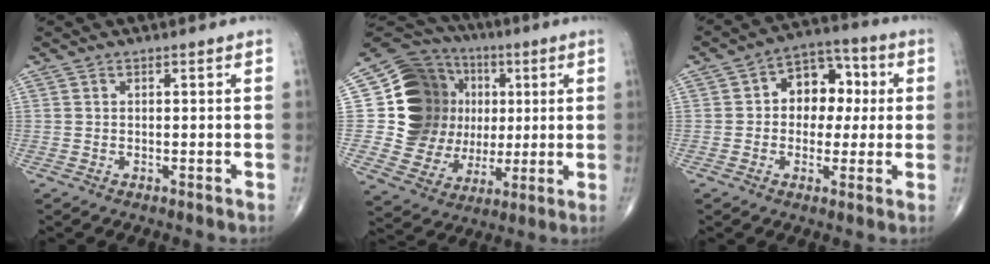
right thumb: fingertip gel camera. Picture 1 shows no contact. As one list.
[{"total": 20.7, "force": [2.8, 17.8, 10.1], "torque": [-0.121, 0.020, 0.067]}, {"total": 11.0, "force": [1.3, 8.0, 7.3], "torque": [-0.057, 0.027, 0.011]}]